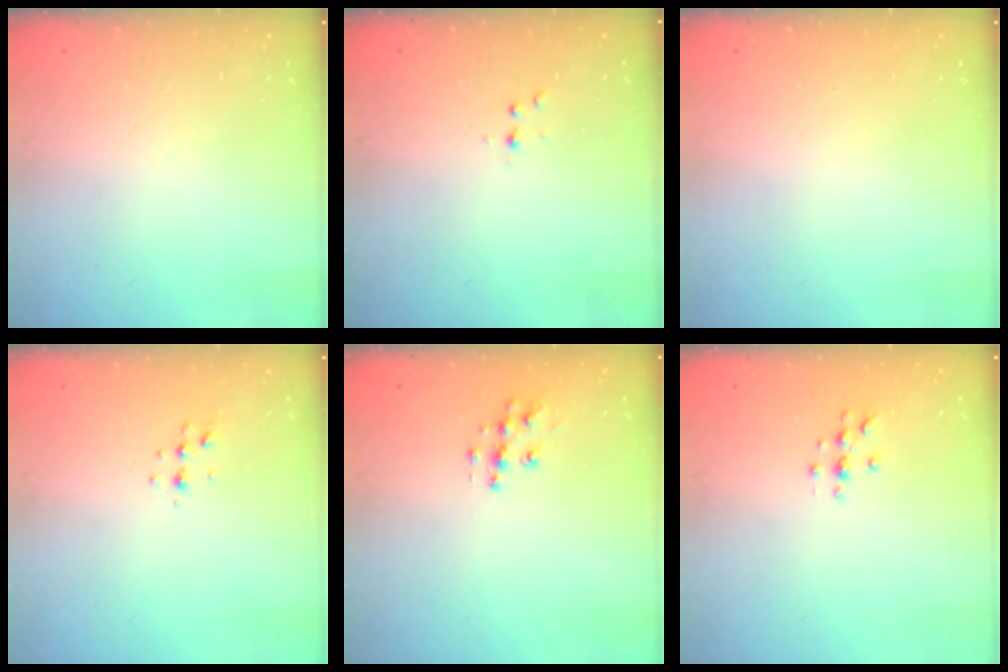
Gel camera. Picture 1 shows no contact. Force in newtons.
{"total": 3.1, "press": 2.7, "slide": 1.6}
{"total": 0.0}
{"total": 3.8, "press": 3.6, "slide": 1.3}
{"total": 8.6, "press": 8.6, "slide": 0.3}
{"total": 4.2, "press": 4.2, "slide": 0.5}